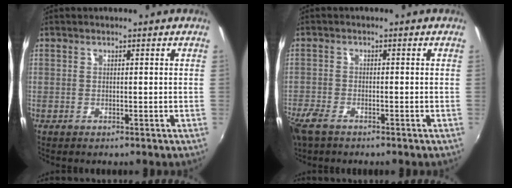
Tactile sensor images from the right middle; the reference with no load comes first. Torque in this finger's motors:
{"motor_torque": [1.09, -1.04, 0.23, 0.11]}